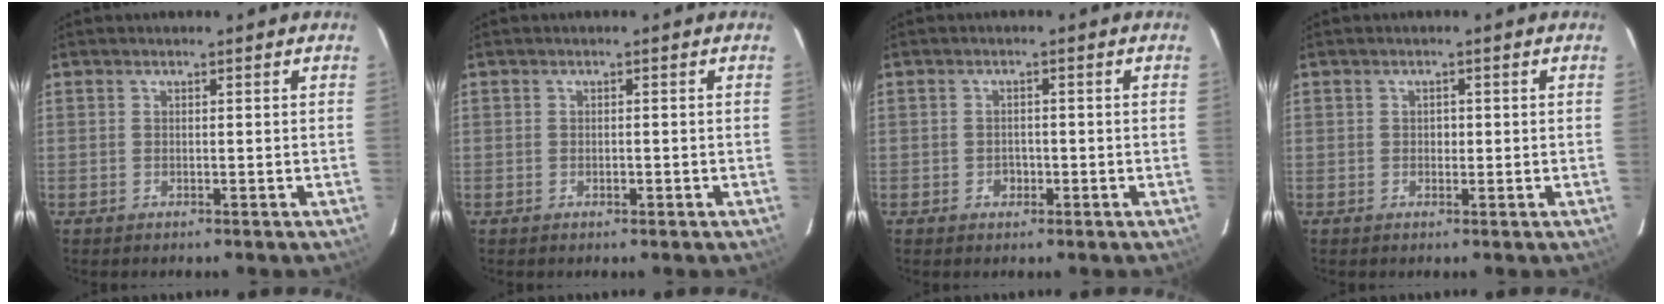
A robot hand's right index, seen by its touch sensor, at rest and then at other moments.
{"total": 0.9, "force": [-0.4, 0.4, 0.6], "torque": [-0.011, 0.001, -0.005]}
{"total": 1.8, "force": [-0.7, 1.4, 0.9], "torque": [-0.012, 0.006, -0.008]}
{"total": 1.2, "force": [-0.1, 0.9, 0.8], "torque": [-0.013, 0.002, -0.001]}